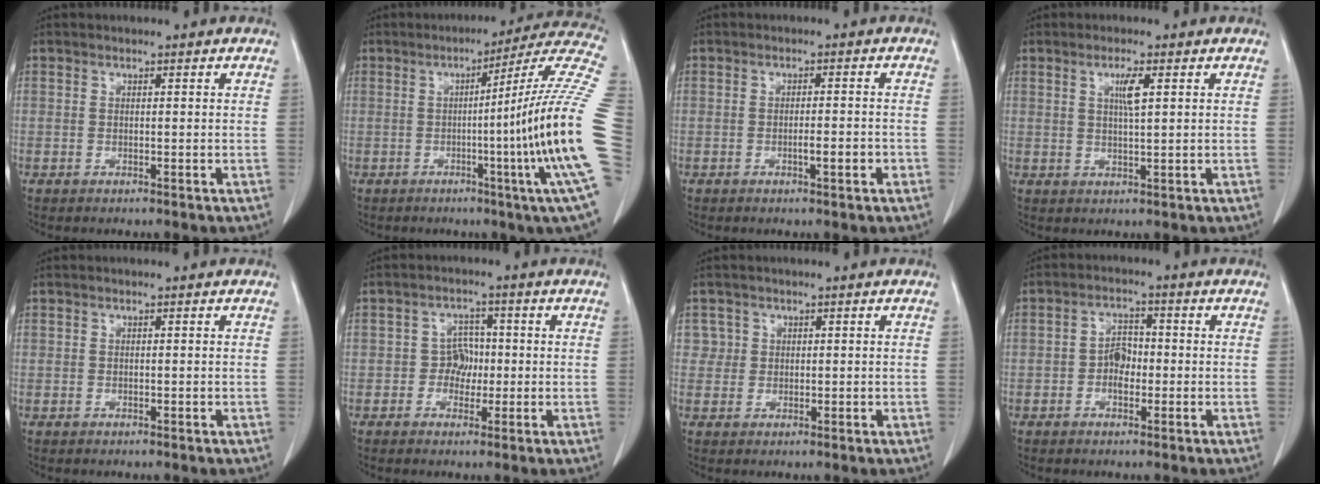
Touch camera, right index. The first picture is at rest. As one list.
[{"total": 20.0, "force": [-2.9, -3.1, 19.6], "torque": [-0.179, 0.008, -0.059]}, {"total": 2.5, "force": [-0.9, 0.4, 2.2], "torque": [-0.032, 0.002, -0.011]}, {"total": 3.1, "force": [1.1, 0.1, 2.9], "torque": [-0.054, -0.001, 0.020]}, {"total": 0.0}, {"total": 3.3, "force": [-0.4, 3.0, 1.3], "torque": [-0.007, 0.011, -0.007]}, {"total": 2.2, "force": [0.8, 2.0, -0.3], "torque": [0.026, 0.004, 0.010]}, {"total": 3.4, "force": [-0.8, 2.2, 2.5], "torque": [-0.037, 0.011, -0.015]}]